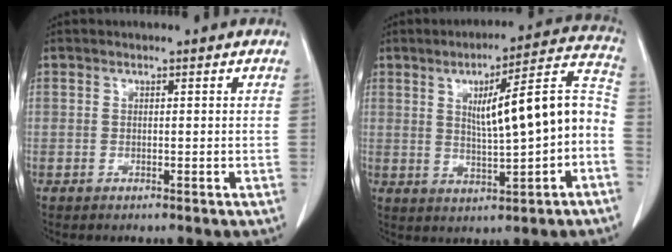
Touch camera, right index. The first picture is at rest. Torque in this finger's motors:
{"motor_torque": [0.50, 0.07, 0.50, 0.14]}